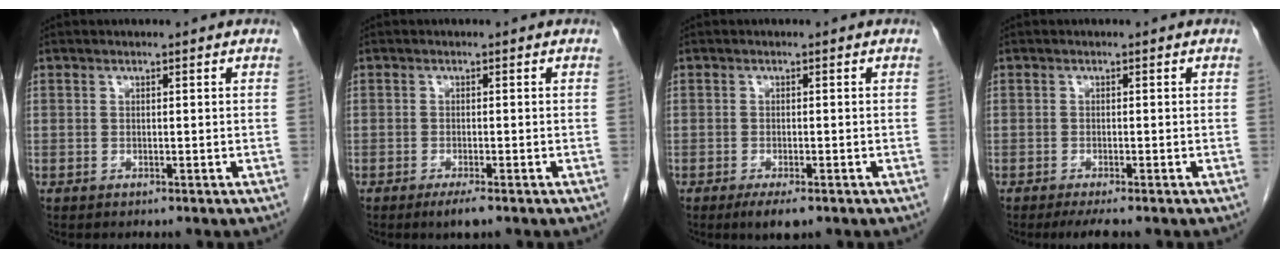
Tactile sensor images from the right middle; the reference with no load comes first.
{"total": 2.4, "force": [-1.6, 0.2, 1.8], "torque": [-0.032, -0.005, -0.027]}
{"total": 3.4, "force": [-2.2, 0.8, 2.5], "torque": [-0.039, -0.005, -0.032]}
{"total": 2.9, "force": [-2.2, 0.1, 1.8], "torque": [-0.028, -0.006, -0.036]}